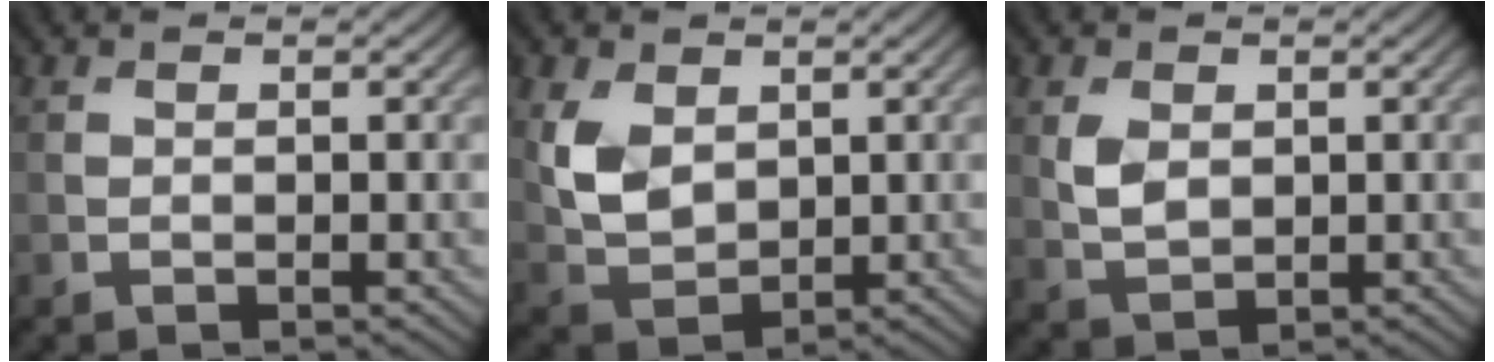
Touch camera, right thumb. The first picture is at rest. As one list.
[{"total": 5.9, "force": [1.8, 4.1, 3.9], "torque": [-0.094, -0.004, 0.041]}, {"total": 3.1, "force": [0.7, 2.1, 2.2], "torque": [-0.053, -0.002, 0.018]}]